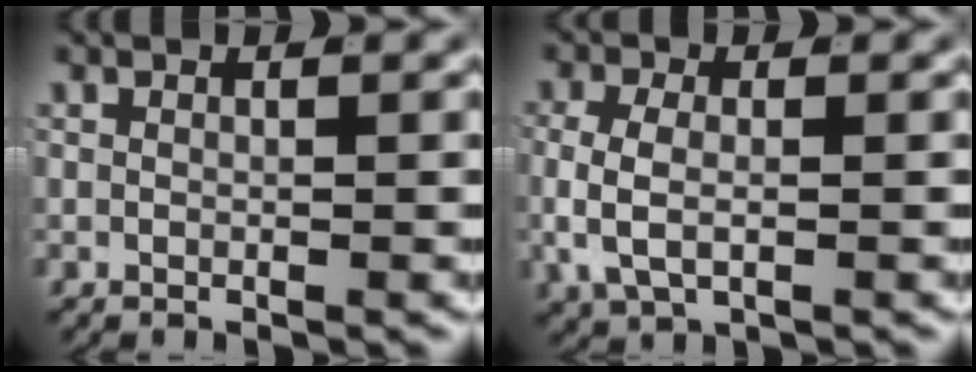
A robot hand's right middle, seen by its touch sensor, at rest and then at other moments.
{"total": 3.6, "force": [-0.5, 2.1, 2.9], "torque": [-0.079, -0.008, -0.001]}